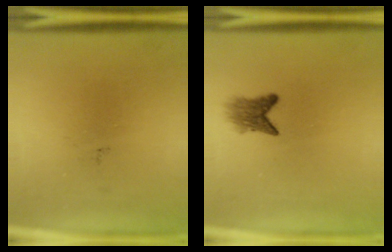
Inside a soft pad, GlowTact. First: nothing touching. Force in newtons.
{"total": 2.9}